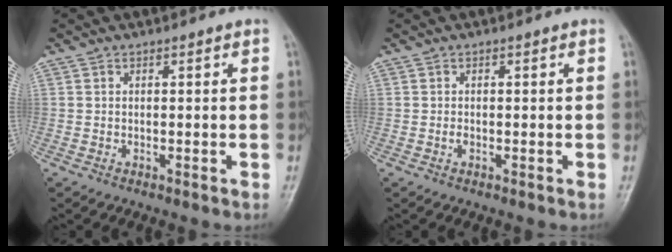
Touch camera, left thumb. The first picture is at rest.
{"total": 0.6, "force": [-0.3, 0.4, 0.4], "torque": [-0.004, 0.001, -0.007]}